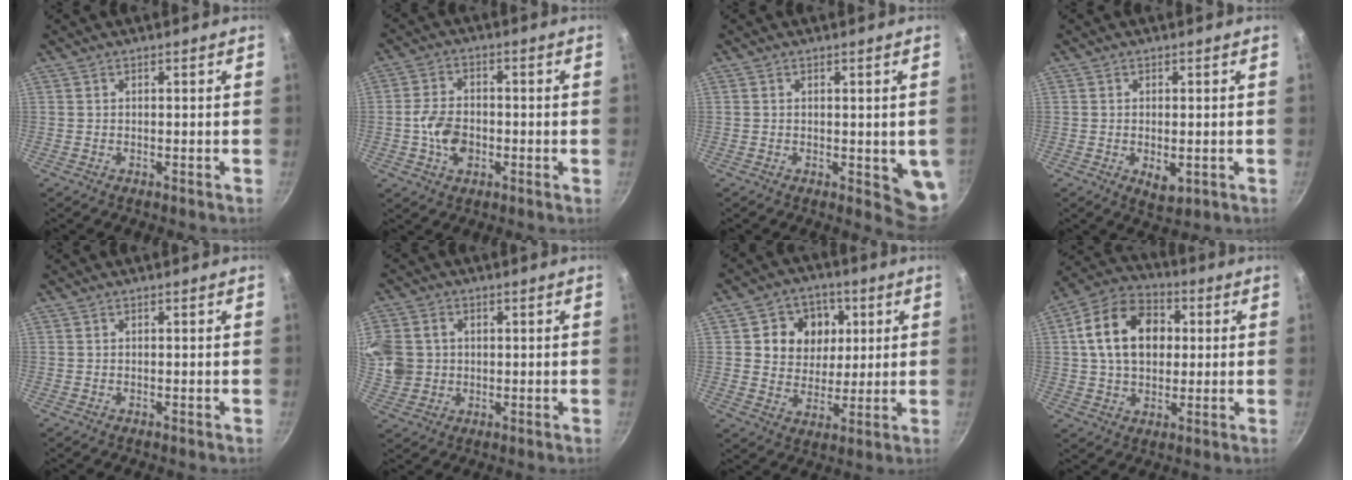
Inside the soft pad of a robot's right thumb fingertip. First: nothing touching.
{"total": 7.2, "force": [-1.5, 4.9, 5.1], "torque": [-0.085, 0.016, -0.034]}
{"total": 5.2, "force": [0.0, 2.5, 4.6], "torque": [-0.049, -0.009, 0.004]}
{"total": 4.0, "force": [-0.7, 2.1, 3.3], "torque": [-0.049, -0.010, -0.005]}
{"total": 0.0}
{"total": 12.8, "force": [1.6, 11.4, 5.6], "torque": [-0.130, 0.006, 0.032]}
{"total": 11.6, "force": [3.0, 10.1, 5.0], "torque": [-0.041, -0.011, 0.044]}
{"total": 15.8, "force": [2.7, 11.4, 10.6], "torque": [-0.153, 0.020, 0.032]}